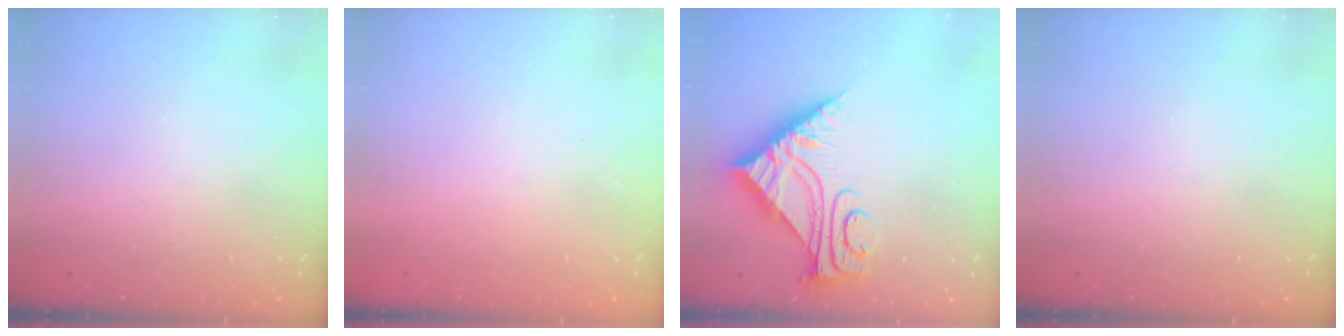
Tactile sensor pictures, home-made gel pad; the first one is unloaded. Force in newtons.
{"total": 0.8, "press": 0.7, "slide": 0.3}
{"total": 9.3, "press": 9.2, "slide": 0.9}
{"total": 0.0}